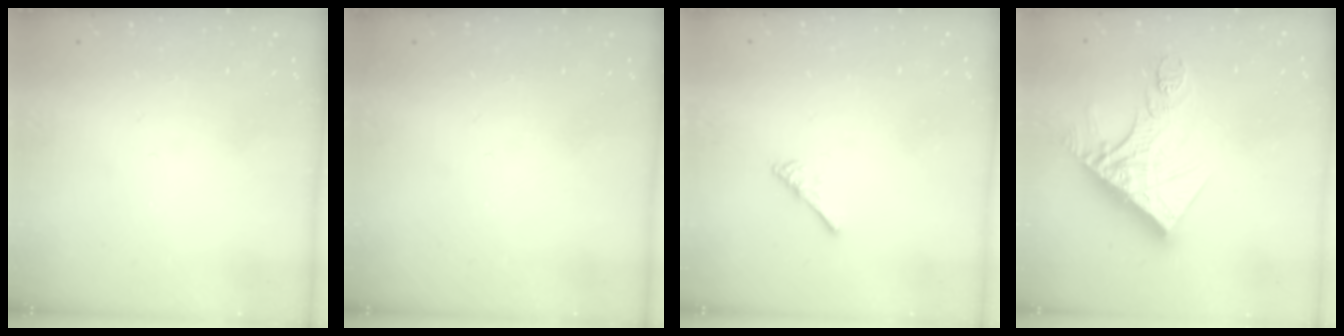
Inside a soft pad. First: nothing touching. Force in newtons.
{"total": 0.0}
{"total": 2.7, "press": 2.6, "slide": 0.5}
{"total": 16.2, "press": 16.2, "slide": 1.7}